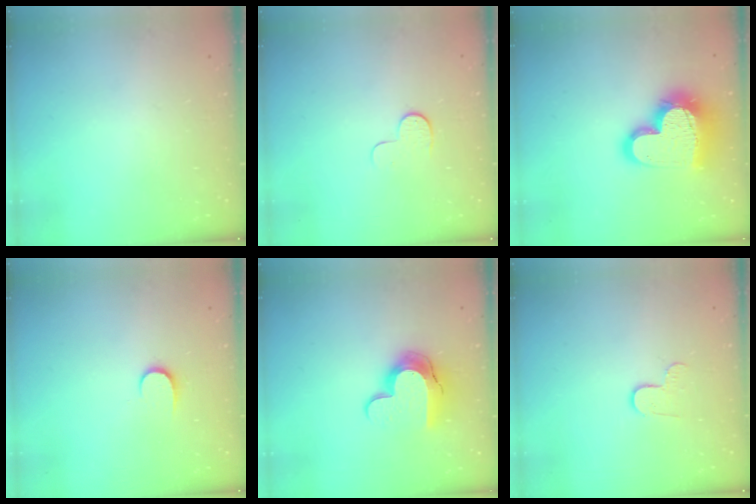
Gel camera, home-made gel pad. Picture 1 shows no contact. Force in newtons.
{"total": 5.2, "press": 5.2, "slide": 0.5}
{"total": 20.6, "press": 20.6, "slide": 1.5}
{"total": 6.1, "press": 6.1, "slide": 0.6}
{"total": 12.3, "press": 12.2, "slide": 1.0}
{"total": 5.5, "press": 5.5, "slide": 0.5}